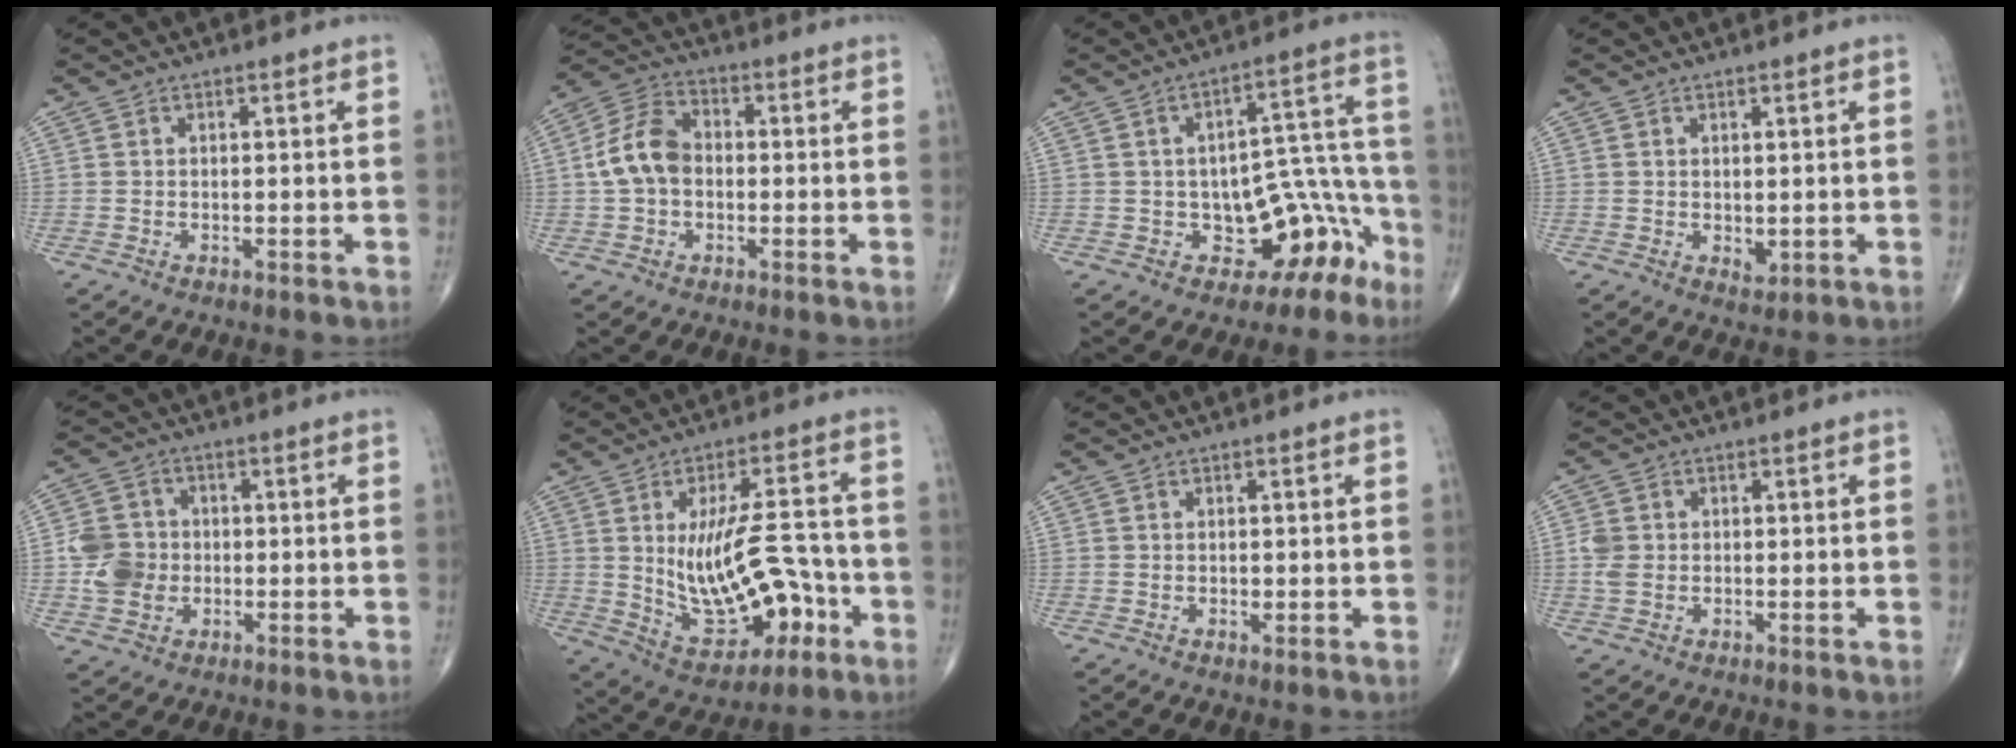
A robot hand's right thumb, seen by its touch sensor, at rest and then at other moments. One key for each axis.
{"total": 9.3, "fx": -0.4, "fy": 6.6, "fz": 6.5, "tx": -0.120, "ty": 0.029, "tz": -0.018}
{"total": 12.4, "fx": -6.0, "fy": 7.9, "fz": 7.5, "tx": -0.021, "ty": 0.085, "tz": -0.073}
{"total": 1.8, "fx": 0.1, "fy": 1.1, "fz": 1.4, "tx": -0.017, "ty": -0.007, "tz": 0.007}
{"total": 7.9, "fx": -0.9, "fy": 6.9, "fz": 3.9, "tx": -0.053, "ty": 0.009, "tz": -0.020}
{"total": 17.1, "fx": -2.8, "fy": 9.0, "fz": 14.2, "tx": -0.201, "ty": 0.027, "tz": -0.024}
{"total": 1.0, "fx": 0.0, "fy": 0.7, "fz": 0.7, "tx": -0.006, "ty": 0.000, "tz": 0.001}
{"total": 3.1, "fx": 0.1, "fy": 2.5, "fz": 1.8, "tx": -0.038, "ty": 0.004, "tz": 0.002}